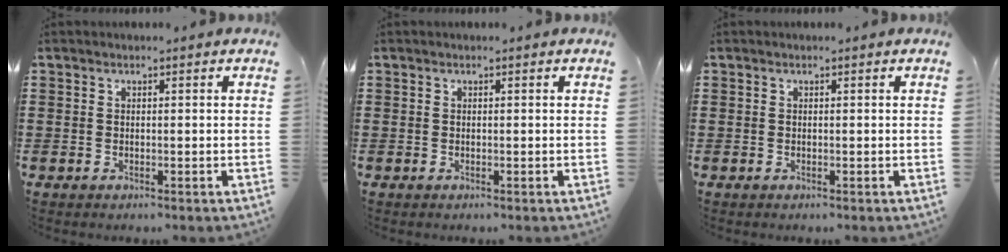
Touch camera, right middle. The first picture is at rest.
{"total": 0.0}
{"total": 0.0}